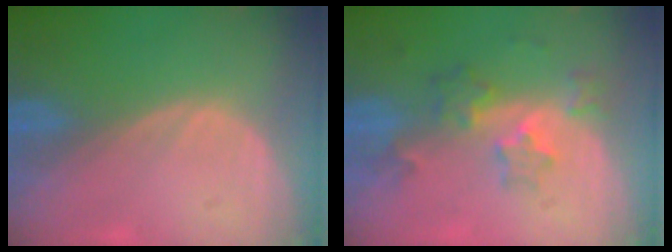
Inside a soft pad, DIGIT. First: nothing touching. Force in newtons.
{"total": 6.0, "press": 5.4, "slide": 2.7}